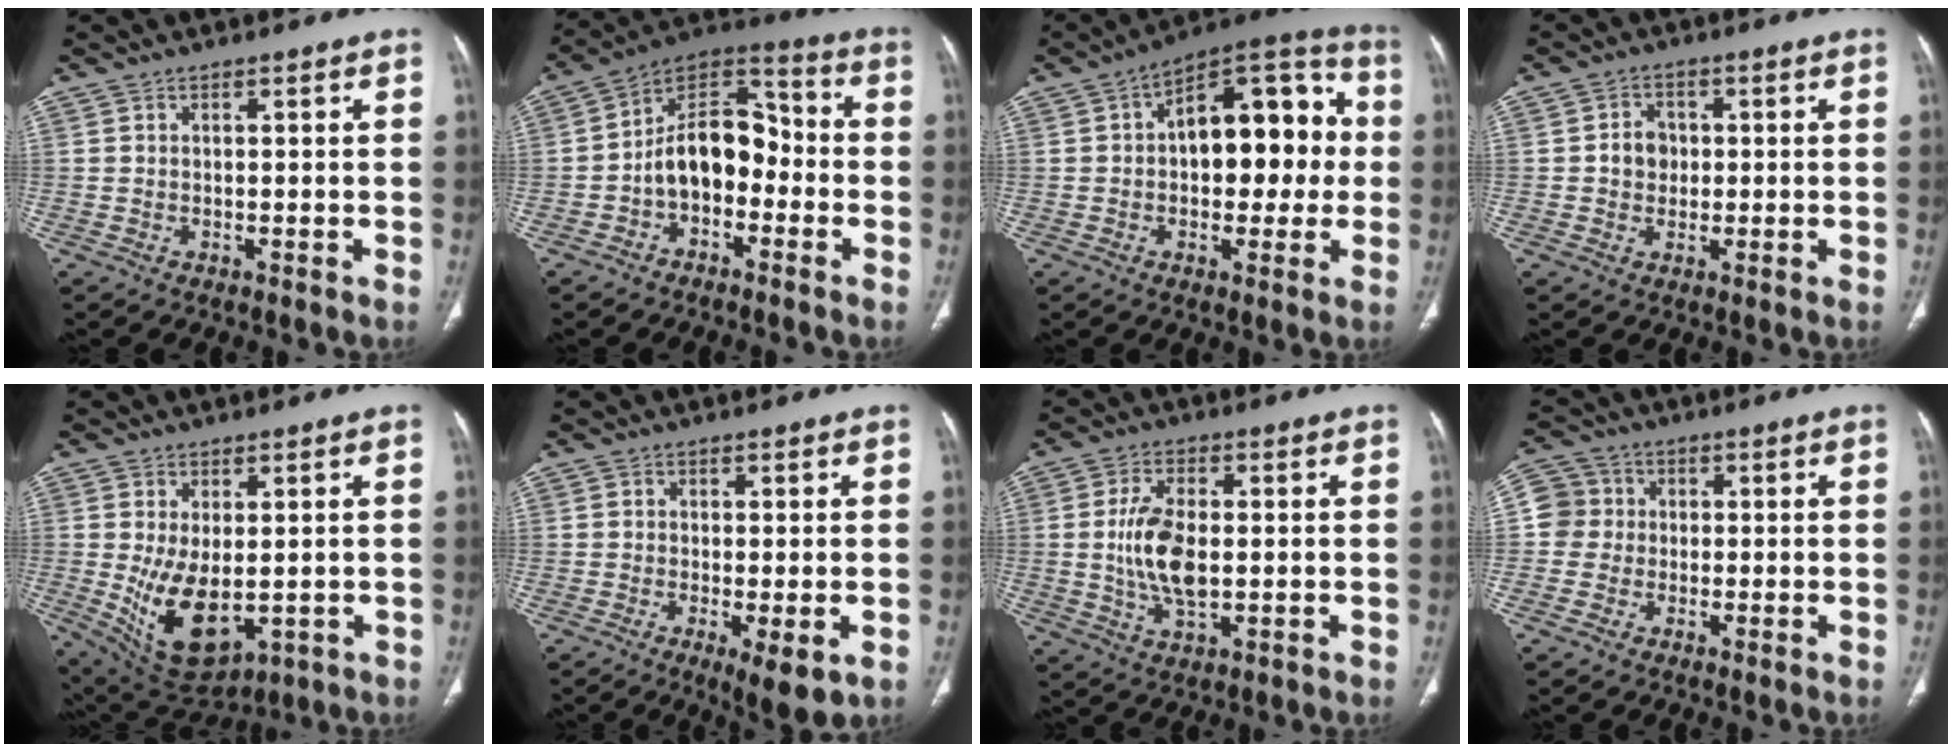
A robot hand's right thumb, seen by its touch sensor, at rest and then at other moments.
{"total": 13.1, "force": [-2.9, 8.7, 9.4], "torque": [-0.125, 0.057, -0.063]}
{"total": 18.9, "force": [1.2, 10.7, 15.5], "torque": [-0.172, 0.045, 0.012]}
{"total": 4.1, "force": [0.1, 3.6, 2.0], "torque": [-0.013, 0.007, -0.003]}
{"total": 12.0, "force": [-1.4, 6.7, 9.8], "torque": [-0.162, -0.018, 0.006]}
{"total": 6.2, "force": [-2.1, 1.8, 5.6], "torque": [-0.090, -0.017, -0.030]}
{"total": 9.9, "force": [-0.2, 5.1, 8.5], "torque": [-0.168, -0.002, -0.001]}
{"total": 6.3, "force": [-0.4, 6.2, 1.3], "torque": [-0.005, 0.014, -0.016]}